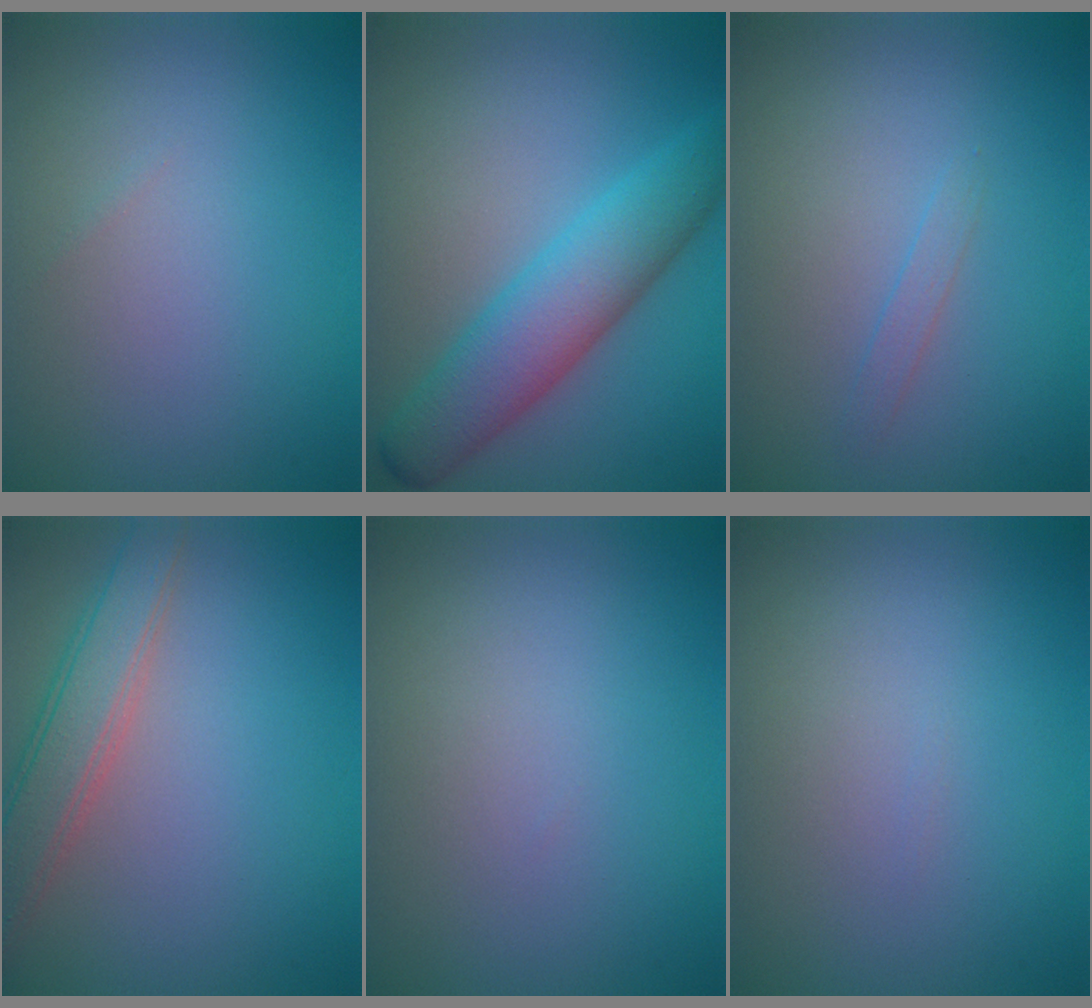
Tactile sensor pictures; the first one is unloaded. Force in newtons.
{"total": 6.4, "press": 6.4, "slide": 0.2}
{"total": 0.8, "press": 0.8, "slide": 0.1}
{"total": 4.1, "press": 4.1, "slide": 0.2}
{"total": 0.0}
{"total": 0.0}